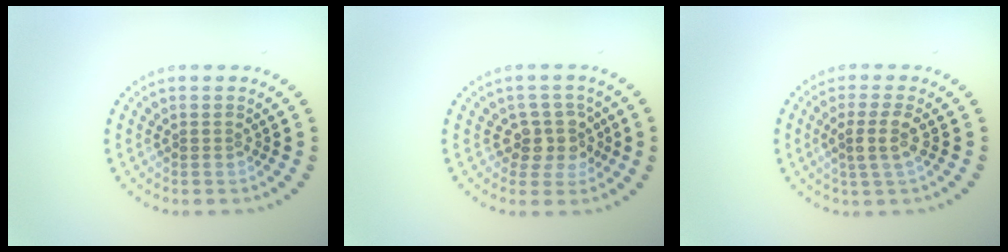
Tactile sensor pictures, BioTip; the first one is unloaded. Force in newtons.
{"total": 3.1, "press": 2.5, "slide": 1.9}
{"total": 2.3, "press": 1.9, "slide": 1.2}